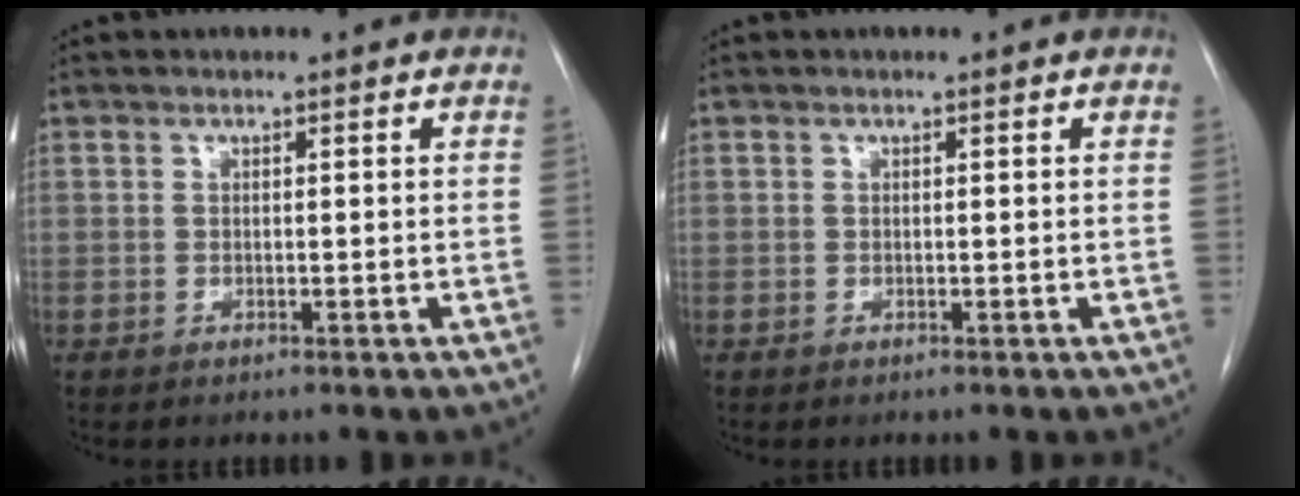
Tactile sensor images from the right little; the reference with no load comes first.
{"total": 0.0}